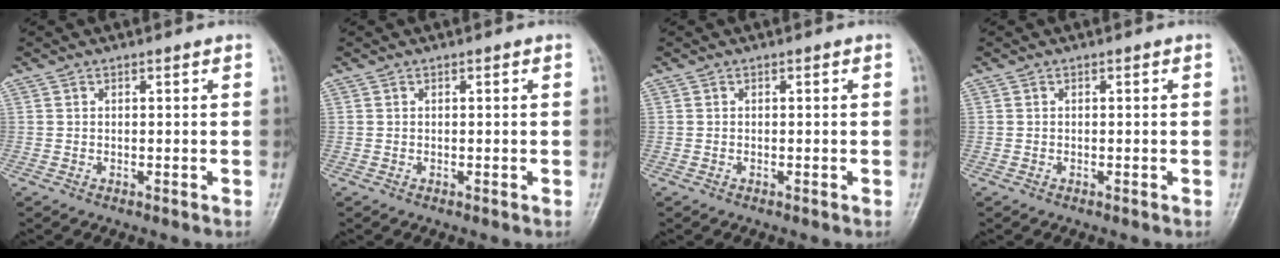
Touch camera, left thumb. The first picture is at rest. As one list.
[{"total": 0.0}, {"total": 0.0}, {"total": 0.0}]